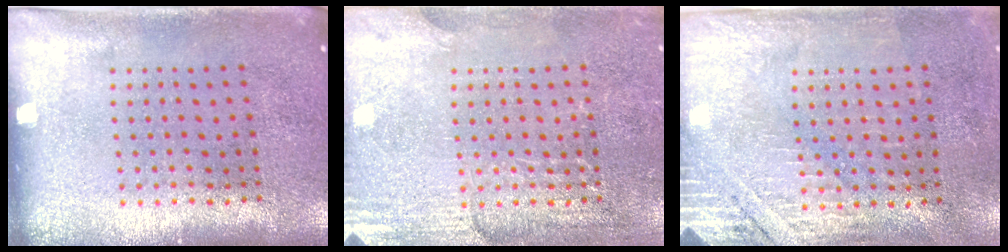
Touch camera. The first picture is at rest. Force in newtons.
{"total": 2.9, "press": 2.8, "slide": 0.3}
{"total": 2.7, "press": 2.4, "slide": 1.2}